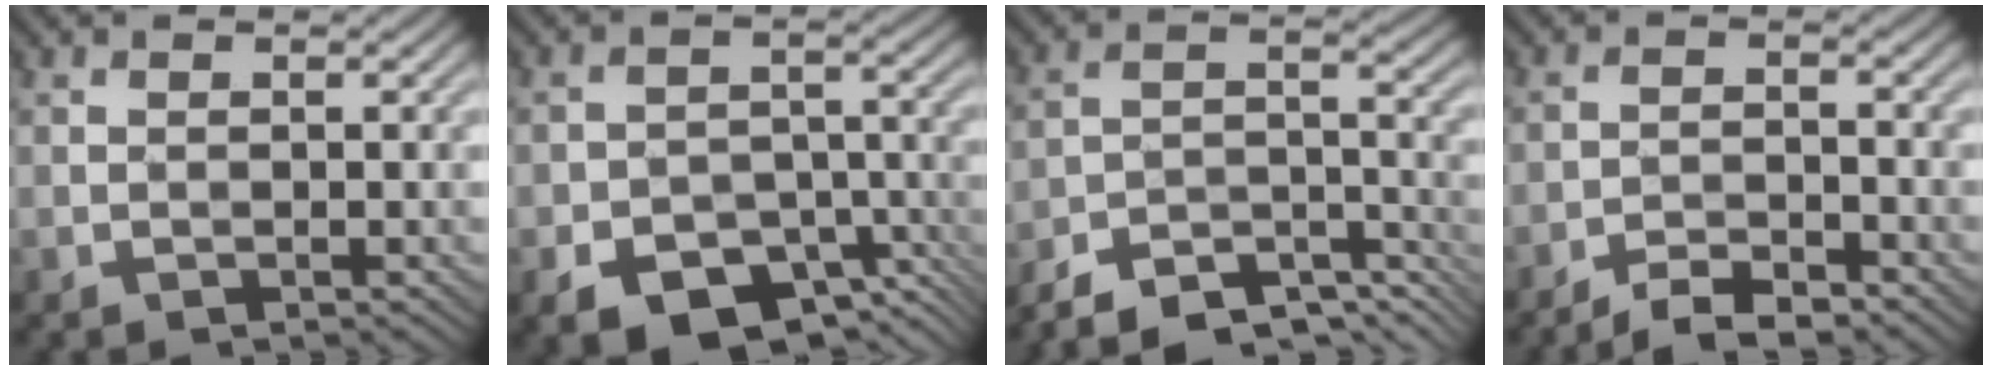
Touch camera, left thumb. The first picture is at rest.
{"total": 9.4, "force": [-5.8, 5.4, 5.1], "torque": [-0.087, -0.017, -0.092]}
{"total": 10.8, "force": [-9.7, 2.6, 4.1], "torque": [-0.077, 0.005, -0.161]}
{"total": 4.0, "force": [-3.6, 0.6, 1.7], "torque": [-0.033, 0.006, -0.066]}